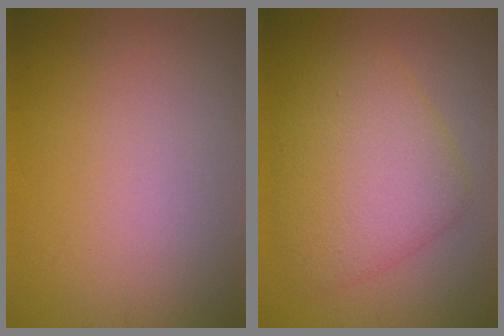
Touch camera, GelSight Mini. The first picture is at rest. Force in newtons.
{"total": 6.5, "press": 6.5, "slide": 0.1}